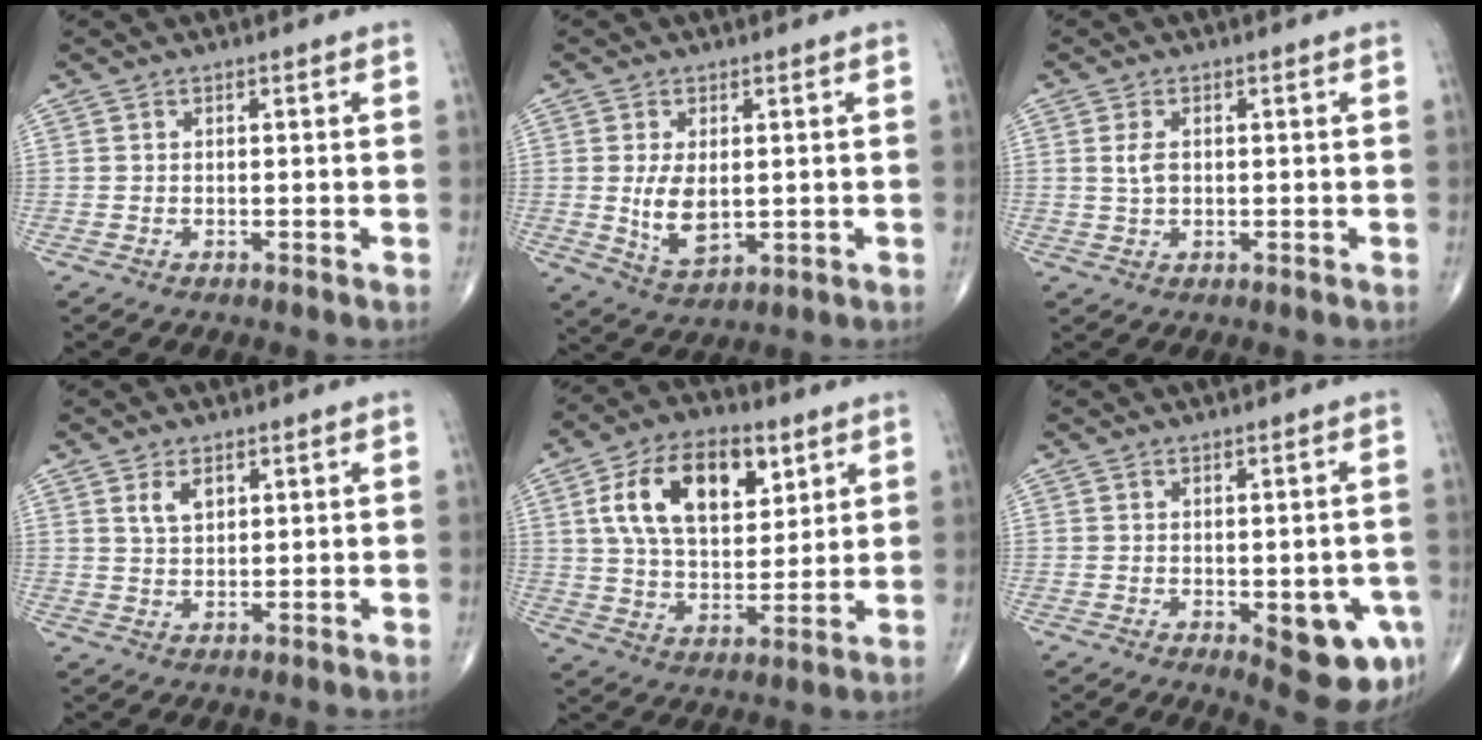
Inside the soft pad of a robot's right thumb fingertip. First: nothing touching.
{"total": 6.9, "force": [0.3, 3.8, 5.8], "torque": [-0.100, -0.017, 0.018]}
{"total": 2.6, "force": [0.5, 1.5, 2.0], "torque": [-0.040, -0.001, 0.010]}
{"total": 3.6, "force": [1.8, 2.0, 2.4], "torque": [-0.038, -0.007, 0.037]}
{"total": 17.5, "force": [6.6, 9.9, 12.7], "torque": [-0.188, -0.015, 0.118]}
{"total": 10.4, "force": [-3.3, 4.2, 9.0], "torque": [-0.083, -0.002, -0.029]}